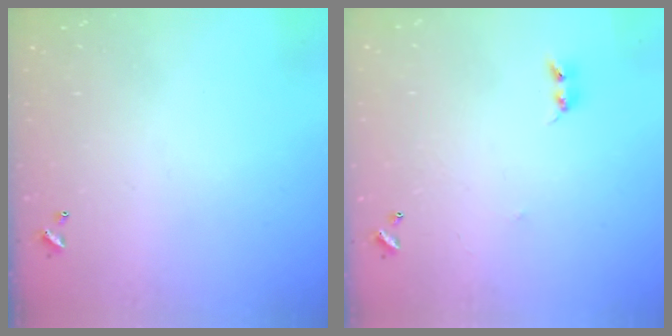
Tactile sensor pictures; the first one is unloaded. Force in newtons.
{"total": 2.7, "press": 2.7, "slide": 0.3}